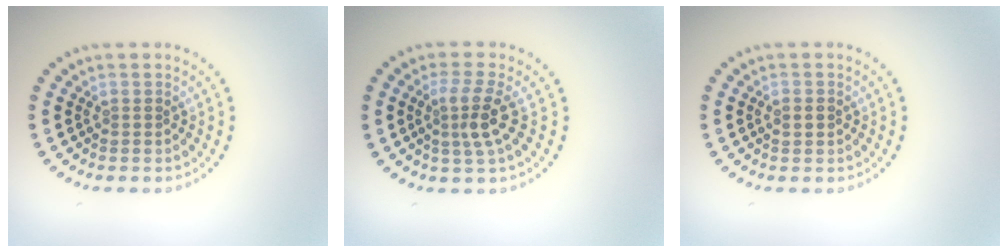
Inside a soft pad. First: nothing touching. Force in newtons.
{"total": 3.0, "press": 2.5, "slide": 1.6}
{"total": 1.4, "press": 1.4, "slide": 0.0}